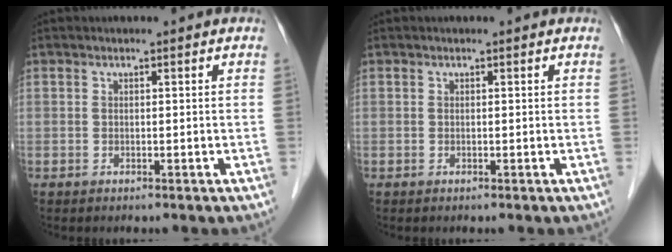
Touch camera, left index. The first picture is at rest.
{"total": 0.0}